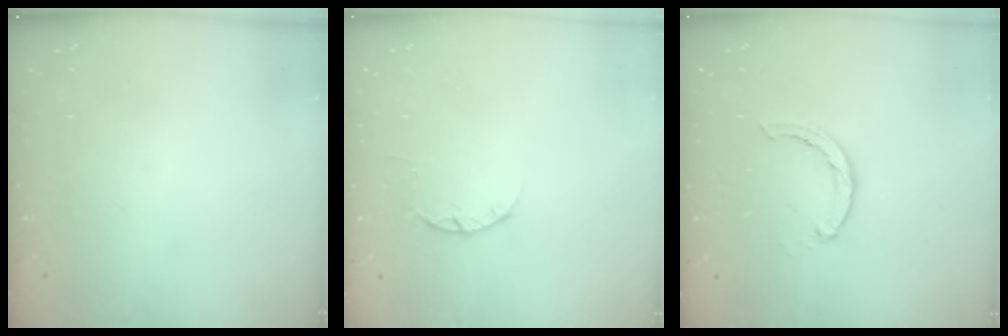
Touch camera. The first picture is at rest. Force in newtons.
{"total": 2.4, "press": 2.4, "slide": 0.4}
{"total": 3.0, "press": 3.0, "slide": 0.4}